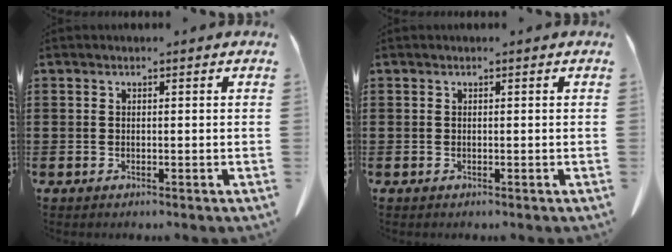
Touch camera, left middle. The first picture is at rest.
{"total": 0.0}